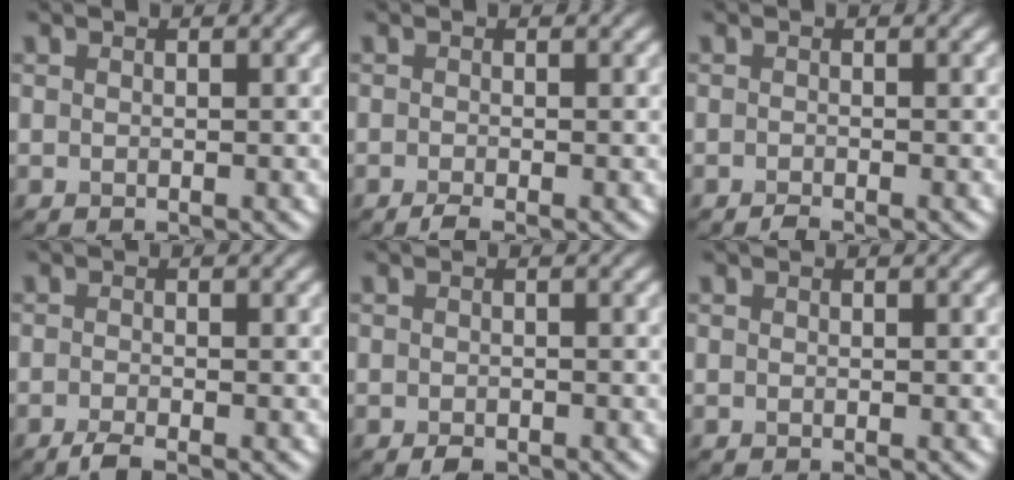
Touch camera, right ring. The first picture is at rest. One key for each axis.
{"total": 1.1, "fx": -0.8, "fy": 0.1, "fz": 0.7, "tx": -0.016, "ty": -0.002, "tz": -0.018}
{"total": 0.7, "fx": -0.7, "fy": 0.1, "fz": 0.3, "tx": -0.005, "ty": 0.002, "tz": -0.015}
{"total": 1.6, "fx": -1.2, "fy": 0.2, "fz": 1.0, "tx": -0.020, "ty": -0.003, "tz": -0.028}
{"total": 1.3, "fx": -0.9, "fy": 0.6, "fz": 0.6, "tx": -0.011, "ty": -0.004, "tz": -0.017}
{"total": 0.0}